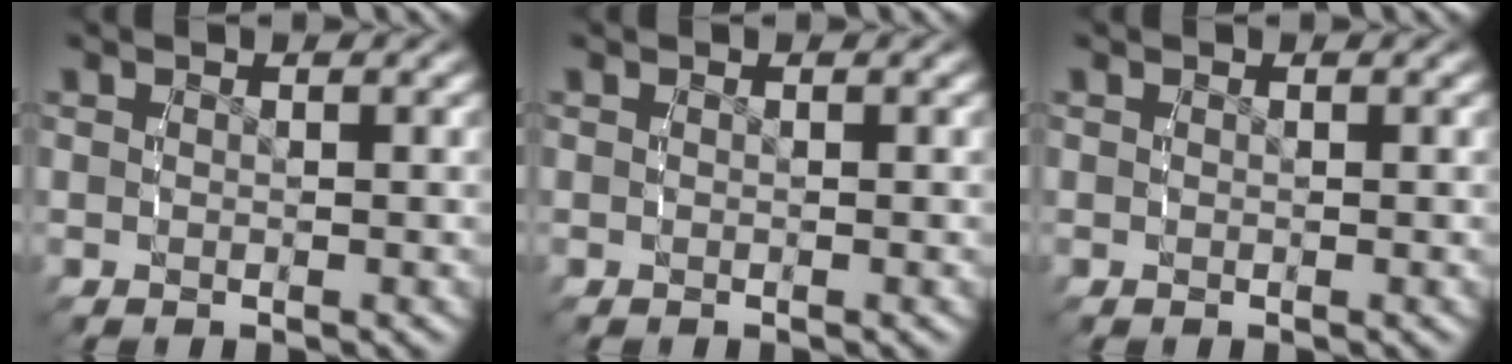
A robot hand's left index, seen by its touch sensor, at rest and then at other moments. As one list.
[{"total": 0.0}, {"total": 0.0}]